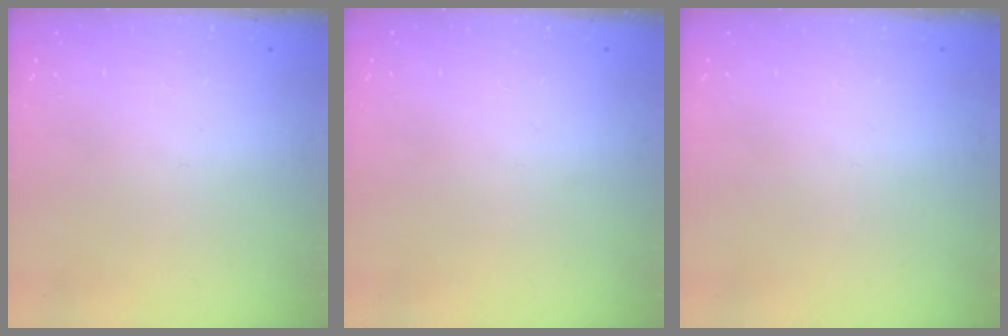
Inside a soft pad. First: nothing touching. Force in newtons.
{"total": 0.0}
{"total": 0.0}